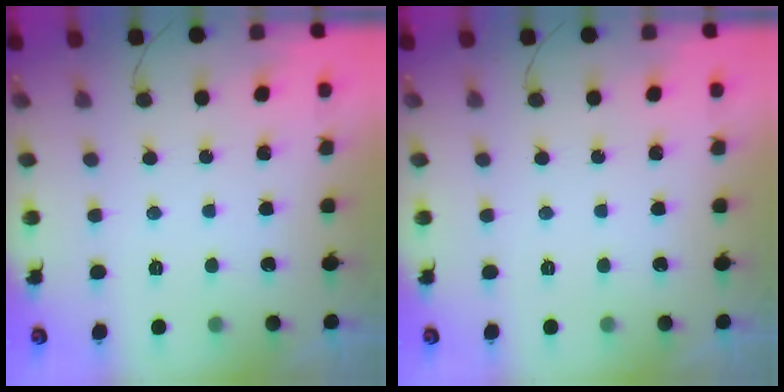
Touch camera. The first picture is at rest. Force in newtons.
{"total": 0.0}